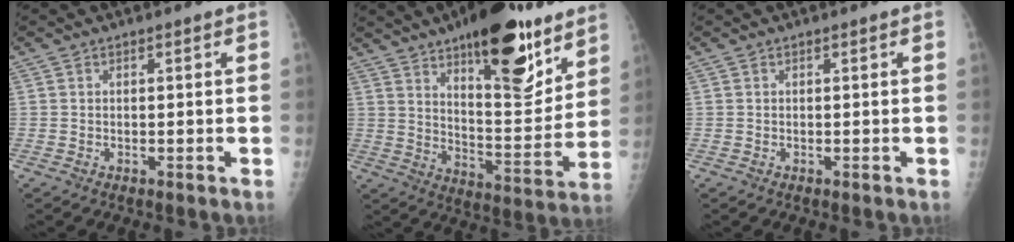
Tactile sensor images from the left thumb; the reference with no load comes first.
{"total": 23.2, "force": [14.3, 8.6, 16.2], "torque": [-0.190, -0.072, 0.218]}
{"total": 0.0}